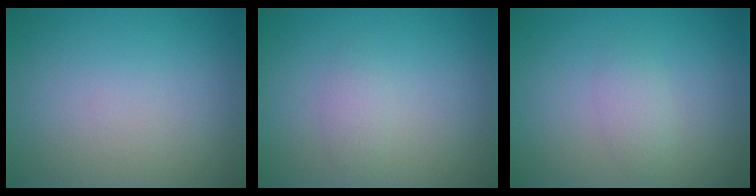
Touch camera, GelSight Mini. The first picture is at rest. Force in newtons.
{"total": 1.2, "press": 1.2, "slide": 0.1}
{"total": 1.4, "press": 1.4, "slide": 0.1}